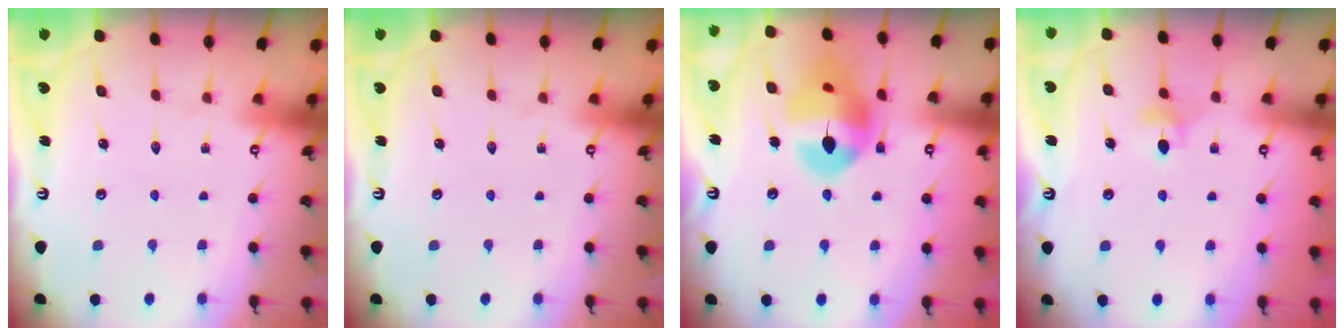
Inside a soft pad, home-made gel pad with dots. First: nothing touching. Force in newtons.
{"total": 0.0}
{"total": 16.6, "press": 16.5, "slide": 2.1}
{"total": 4.6, "press": 4.5, "slide": 0.6}